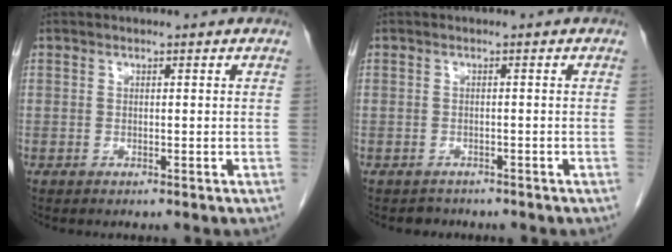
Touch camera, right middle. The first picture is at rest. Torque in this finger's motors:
{"motor_torque": [-0.47, -0.07, -0.01, -0.01]}